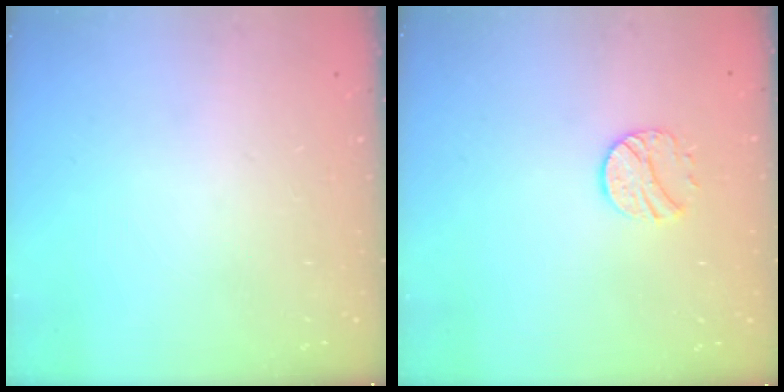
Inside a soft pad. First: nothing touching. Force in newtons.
{"total": 8.7, "press": 8.7, "slide": 0.3}